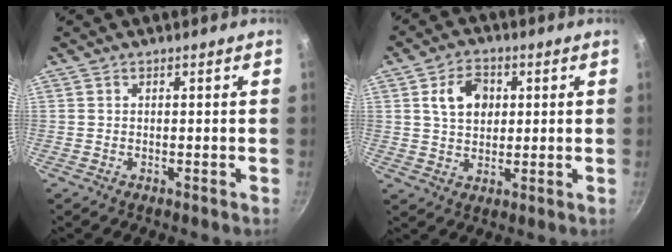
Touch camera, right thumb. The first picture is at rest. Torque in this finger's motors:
{"motor_torque": [0.00, 0.03, 0.01, 0.11, 0.03]}